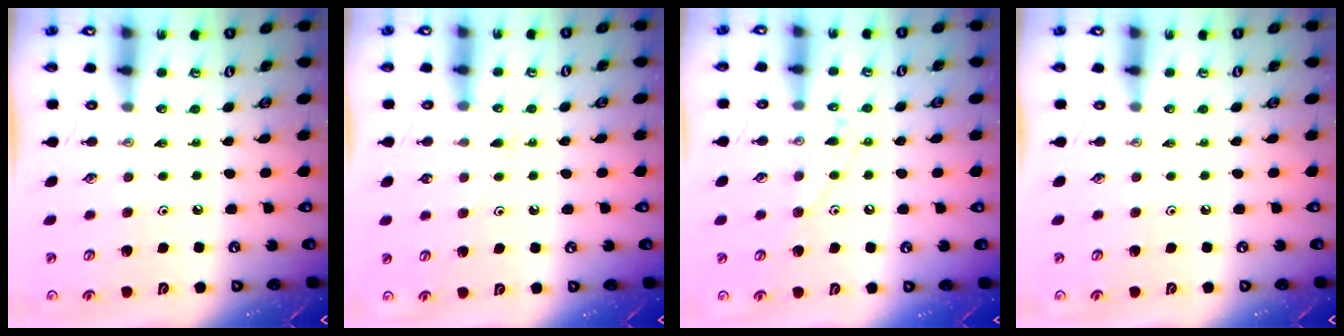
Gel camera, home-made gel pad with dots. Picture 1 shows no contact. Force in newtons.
{"total": 3.9, "press": 3.9, "slide": 0.4}
{"total": 9.4, "press": 9.4, "slide": 0.8}
{"total": 0.0}